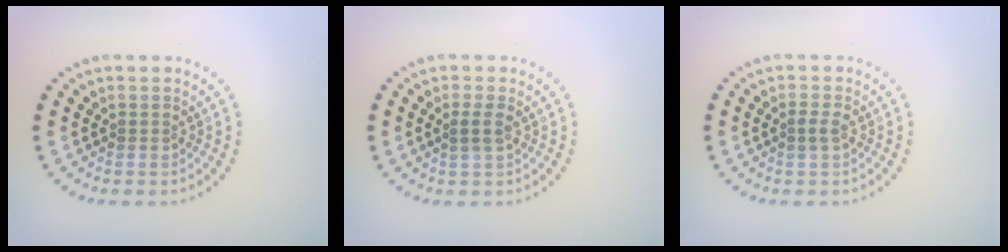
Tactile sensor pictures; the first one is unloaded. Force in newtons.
{"total": 1.1, "press": 0.9, "slide": 0.6}
{"total": 1.1, "press": 1.1, "slide": 0.2}